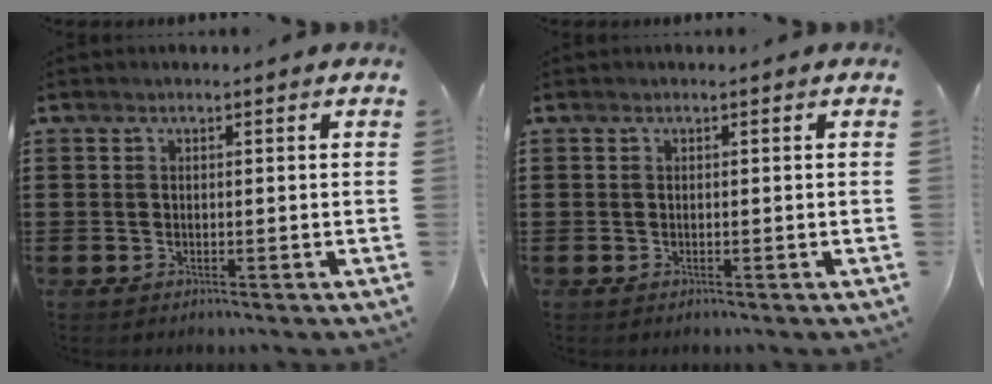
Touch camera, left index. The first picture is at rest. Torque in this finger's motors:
{"motor_torque": [0.00, 0.00, -0.01, -0.01]}